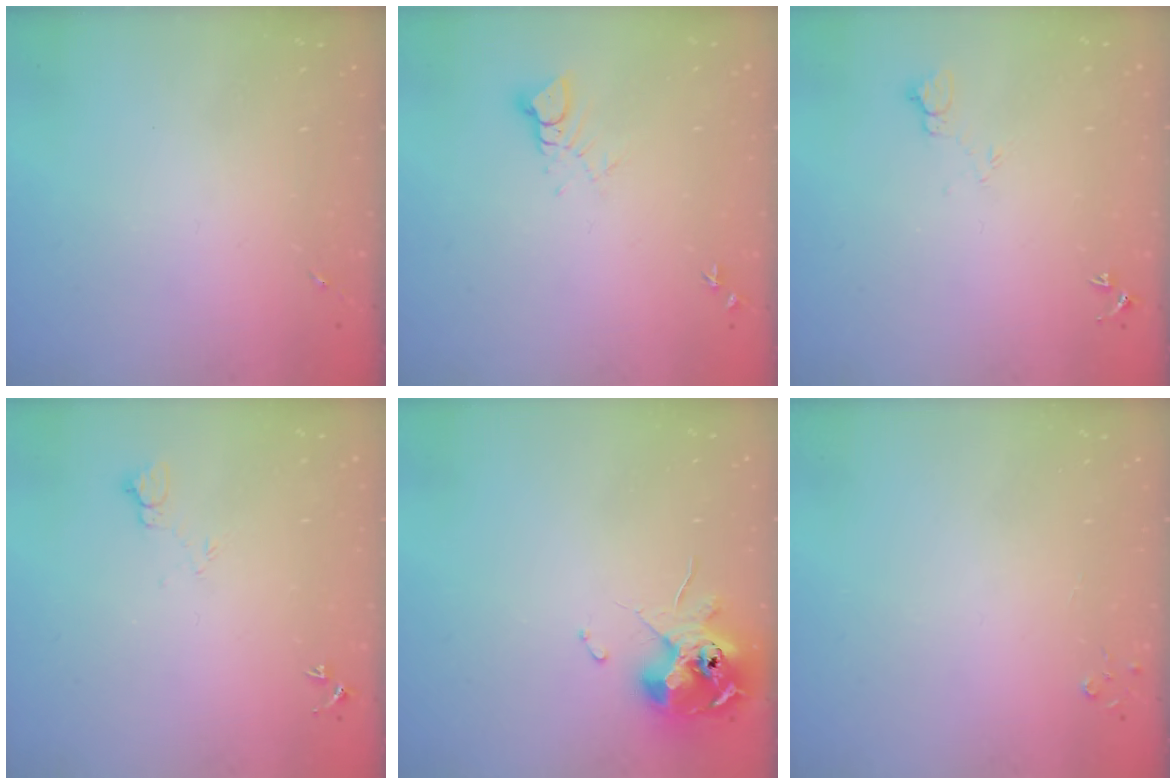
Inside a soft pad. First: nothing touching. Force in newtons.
{"total": 4.1, "press": 4.1, "slide": 0.2}
{"total": 4.2, "press": 4.1, "slide": 0.5}
{"total": 4.2, "press": 4.1, "slide": 0.5}
{"total": 10.8, "press": 10.7, "slide": 1.7}
{"total": 2.7, "press": 2.7, "slide": 0.3}